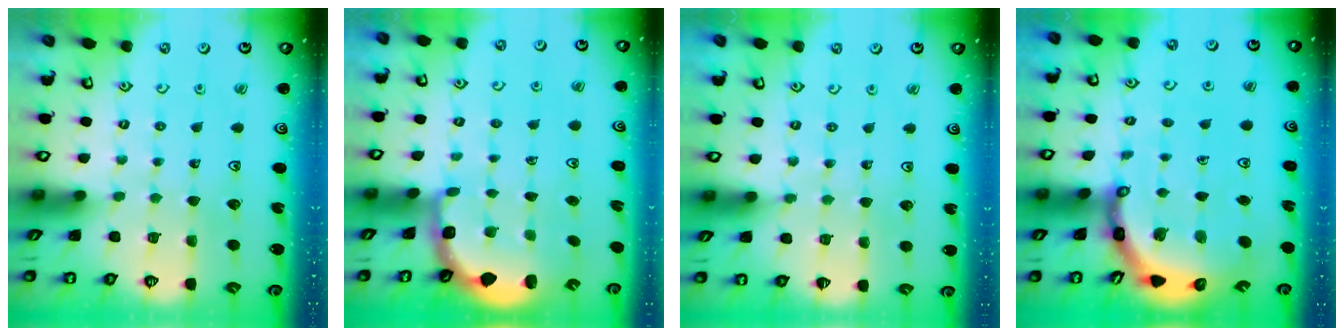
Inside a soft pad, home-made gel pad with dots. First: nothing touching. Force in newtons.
{"total": 2.5, "press": 2.2, "slide": 1.2}
{"total": 2.9, "press": 2.8, "slide": 0.5}
{"total": 6.8, "press": 6.8, "slide": 0.7}